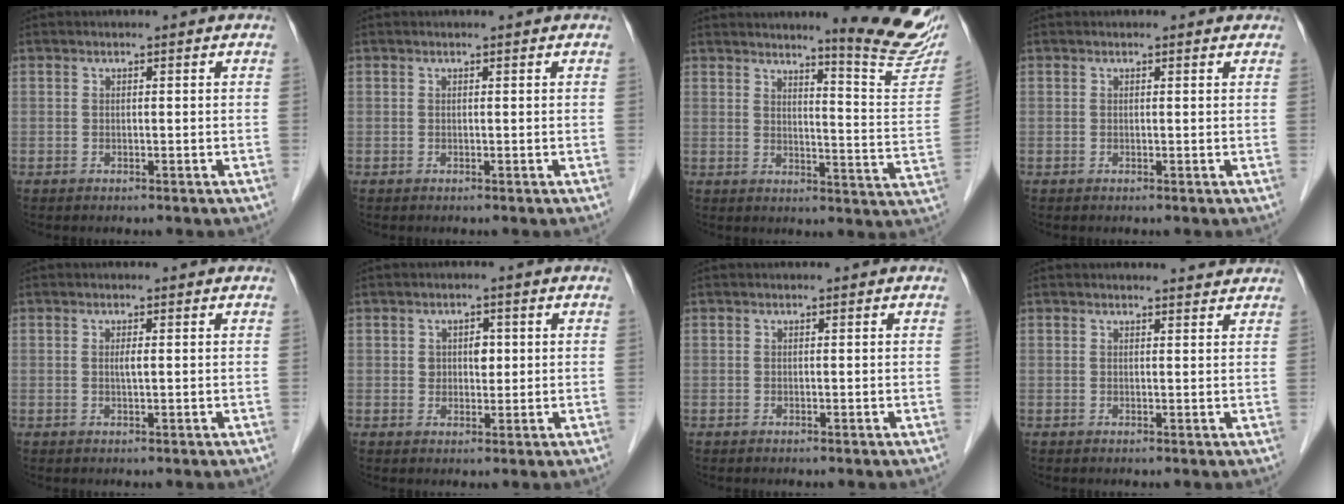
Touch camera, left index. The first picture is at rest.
{"total": 0.5, "force": [0.5, 0.0, 0.2], "torque": [-0.004, 0.001, 0.005]}
{"total": 14.1, "force": [12.1, -0.1, 7.2], "torque": [-0.081, -0.070, 0.138]}
{"total": 1.2, "force": [1.1, 0.4, 0.3], "torque": [-0.011, 0.001, 0.007]}
{"total": 1.1, "force": [0.2, 0.0, 1.0], "torque": [-0.023, -0.001, 0.002]}
{"total": 2.7, "force": [0.6, 2.0, 1.8], "torque": [-0.026, 0.004, 0.010]}
{"total": 0.0}
{"total": 2.6, "force": [2.6, 0.2, 0.2], "torque": [-0.010, -0.001, 0.026]}